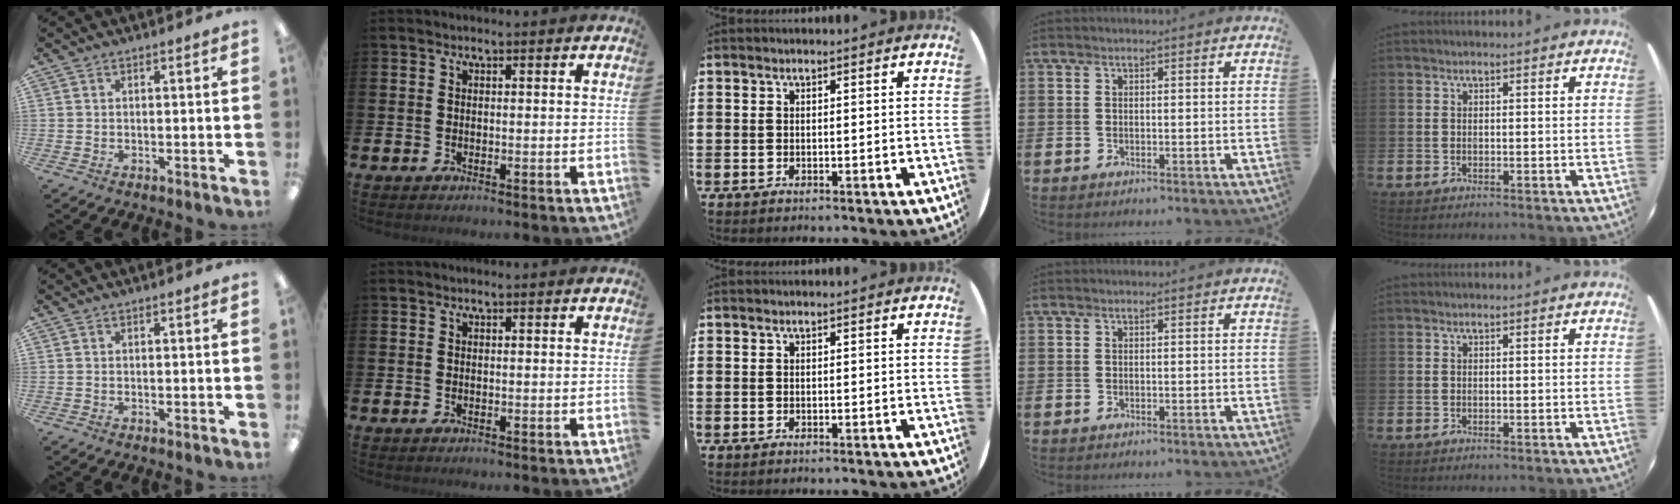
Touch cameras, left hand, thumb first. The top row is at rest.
{}